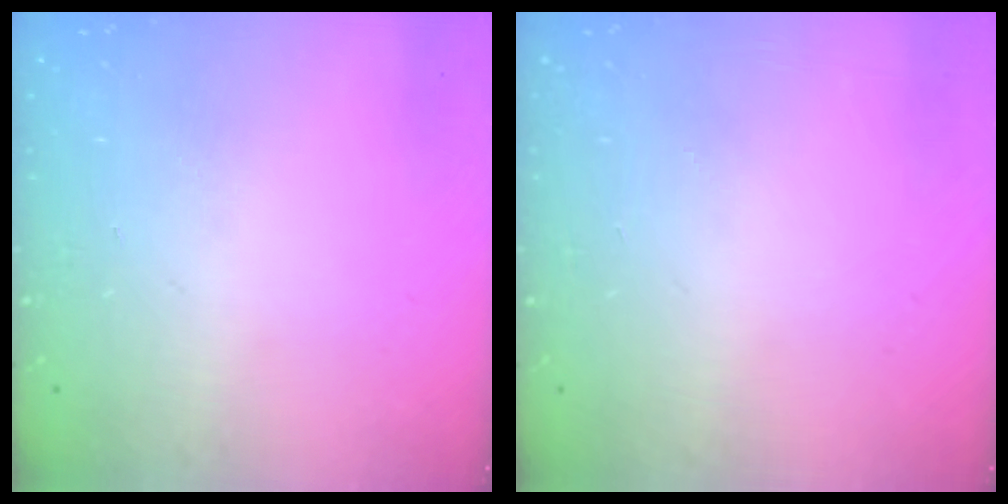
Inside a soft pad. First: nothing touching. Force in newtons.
{"total": 0.0}